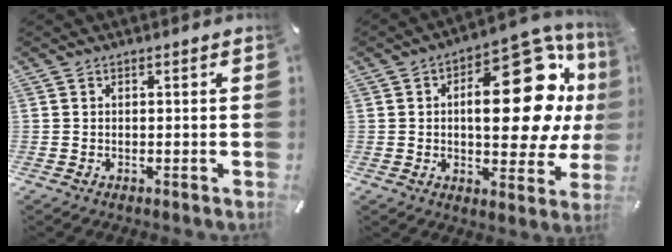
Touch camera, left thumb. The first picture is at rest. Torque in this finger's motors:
{"motor_torque": [2.56, 2.45, 2.32, -0.44, 0.42]}